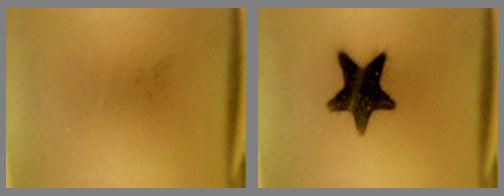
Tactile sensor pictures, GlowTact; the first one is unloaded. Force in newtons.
{"total": 15.1}